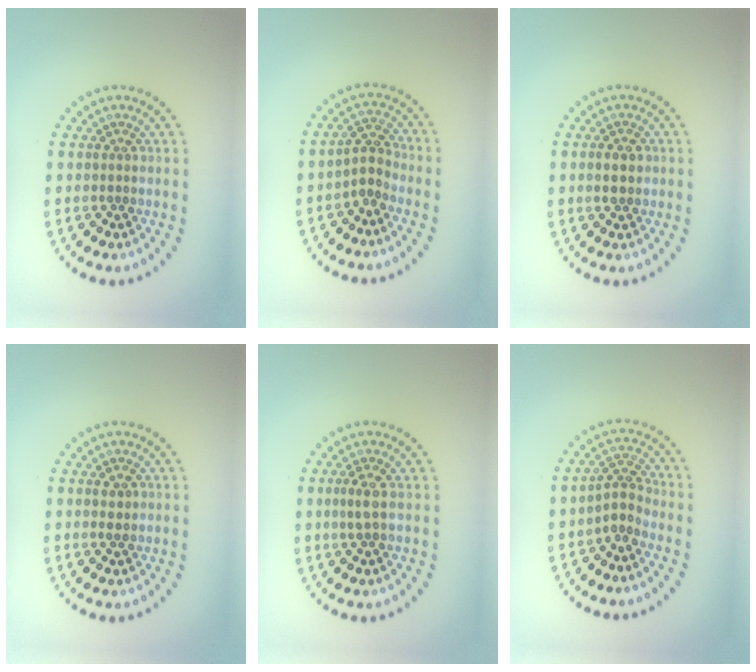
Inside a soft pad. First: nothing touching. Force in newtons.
{"total": 2.1, "press": 1.6, "slide": 1.3}
{"total": 2.2, "press": 2.2, "slide": 0.1}
{"total": 1.1, "press": 1.1, "slide": 0.4}
{"total": 1.4, "press": 1.2, "slide": 0.6}
{"total": 2.1, "press": 1.6, "slide": 1.4}